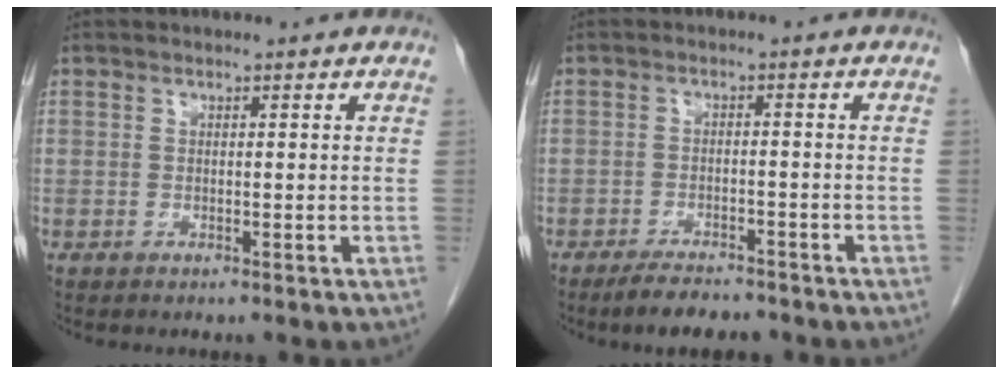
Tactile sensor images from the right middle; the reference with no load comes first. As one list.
[{"total": 5.3, "force": [-4.6, 1.5, 2.2], "torque": [-0.039, -0.007, -0.073]}]